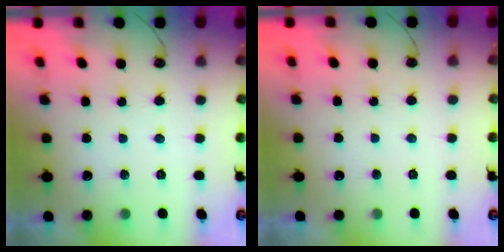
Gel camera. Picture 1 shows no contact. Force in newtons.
{"total": 0.0}